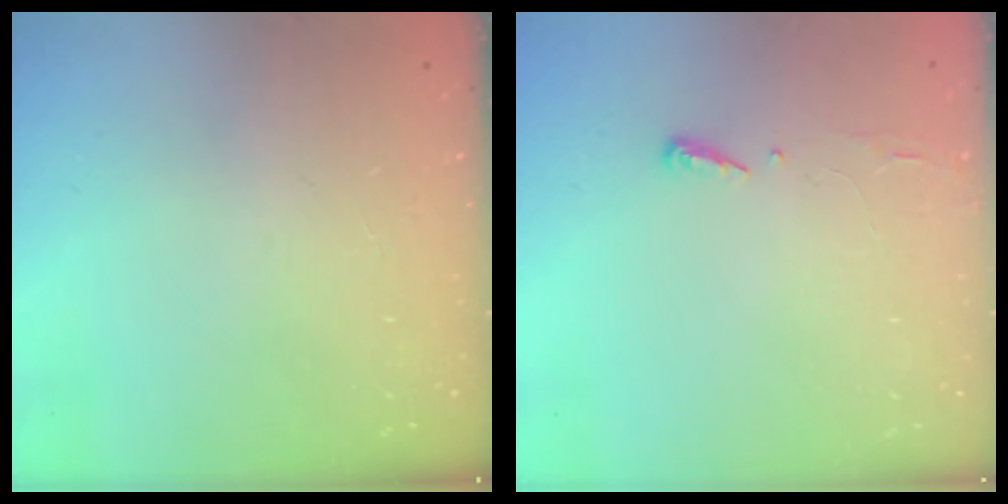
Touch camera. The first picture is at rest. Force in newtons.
{"total": 2.9, "press": 2.9, "slide": 0.4}